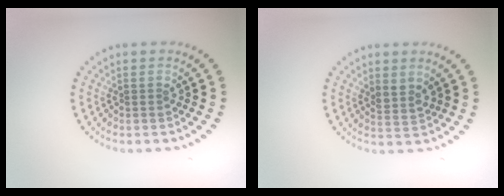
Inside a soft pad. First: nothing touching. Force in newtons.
{"total": 1.6, "press": 1.3, "slide": 0.9}